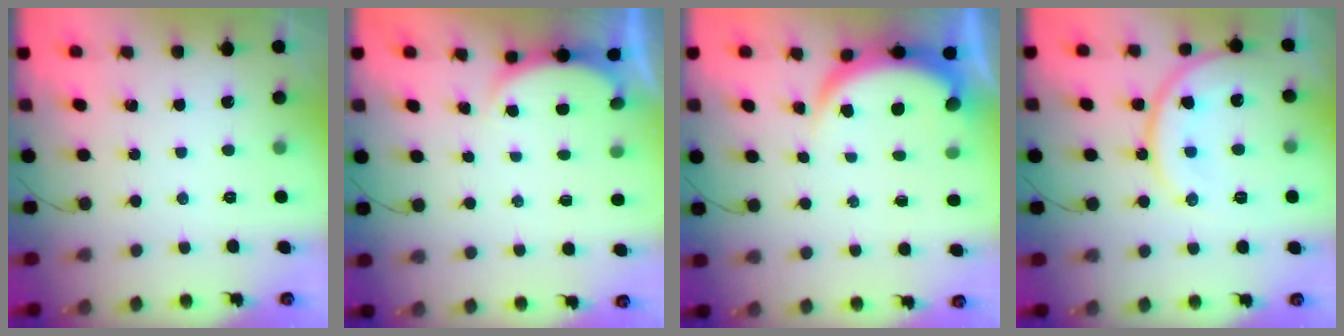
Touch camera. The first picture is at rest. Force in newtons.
{"total": 2.6, "press": 2.6, "slide": 0.6}
{"total": 5.1, "press": 5.0, "slide": 0.4}
{"total": 14.2, "press": 14.1, "slide": 0.6}